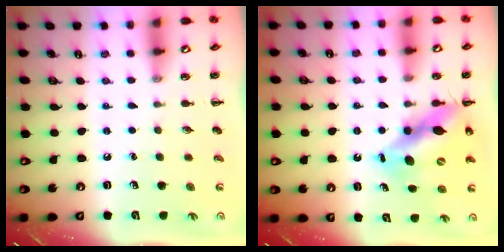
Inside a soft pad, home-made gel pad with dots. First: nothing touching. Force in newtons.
{"total": 12.6, "press": 12.2, "slide": 3.1}